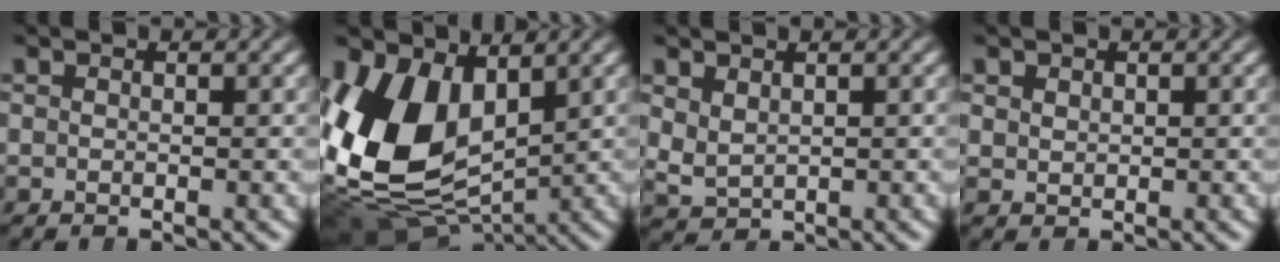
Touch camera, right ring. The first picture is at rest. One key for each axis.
{"total": 13.5, "fx": -0.9, "fy": 9.9, "fz": 9.2, "tx": -0.217, "ty": -0.052, "tz": 0.013}
{"total": 1.9, "fx": 1.1, "fy": 1.4, "fz": 0.7, "tx": -0.030, "ty": -0.015, "tz": 0.037}
{"total": 0.9, "fx": 0.9, "fy": 0.3, "fz": 0.0, "tx": -0.002, "ty": -0.007, "tz": 0.026}